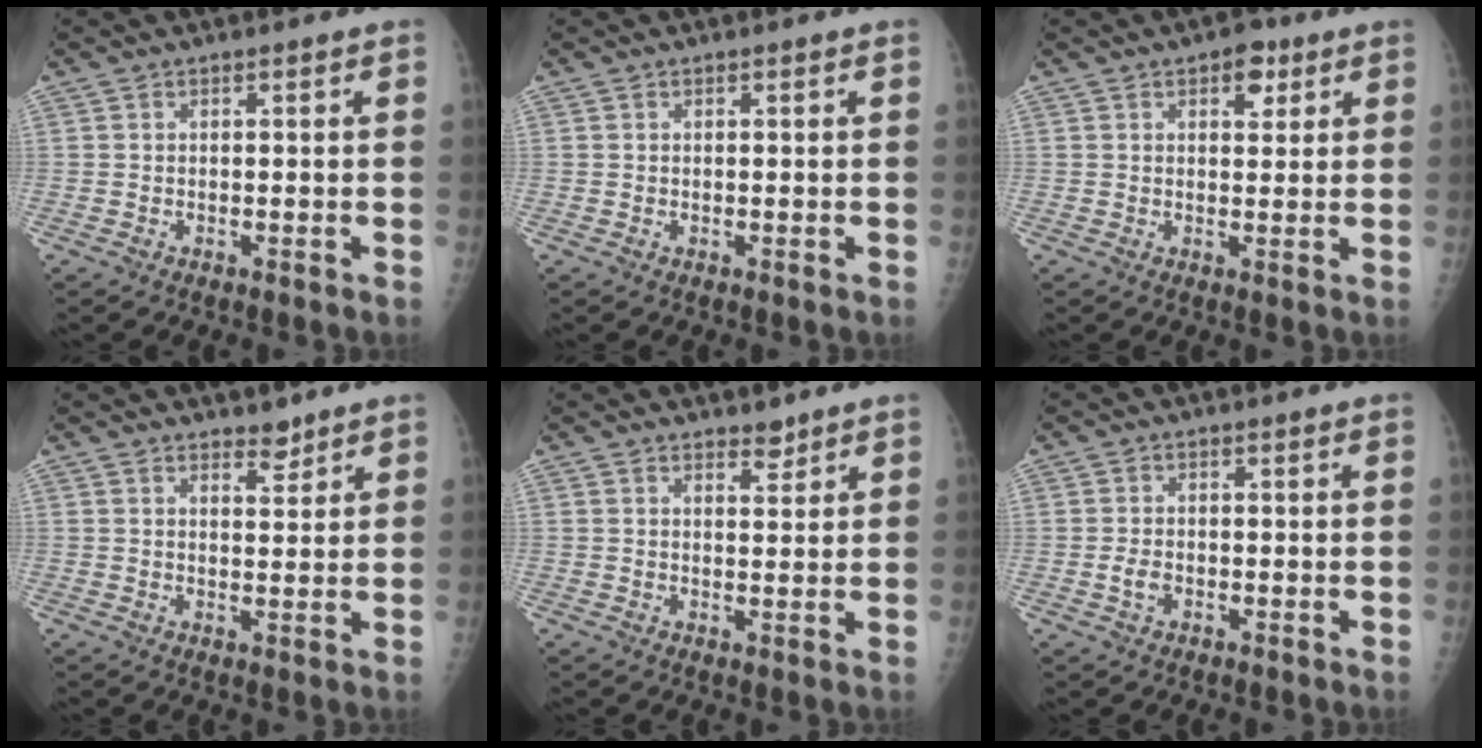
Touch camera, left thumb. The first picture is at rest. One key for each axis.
{"total": 0.0}
{"total": 4.5, "fx": 2.3, "fy": 2.6, "fz": 2.7, "tx": -0.013, "ty": -0.007, "tz": 0.027}
{"total": 2.8, "fx": 2.4, "fy": 1.2, "fz": 1.0, "tx": -0.001, "ty": -0.019, "tz": 0.037}
{"total": 2.4, "fx": 2.0, "fy": 1.0, "fz": 0.8, "tx": 0.002, "ty": -0.015, "tz": 0.030}
{"total": 2.2, "fx": -0.5, "fy": 1.5, "fz": 1.5, "tx": -0.023, "ty": 0.002, "tz": -0.011}